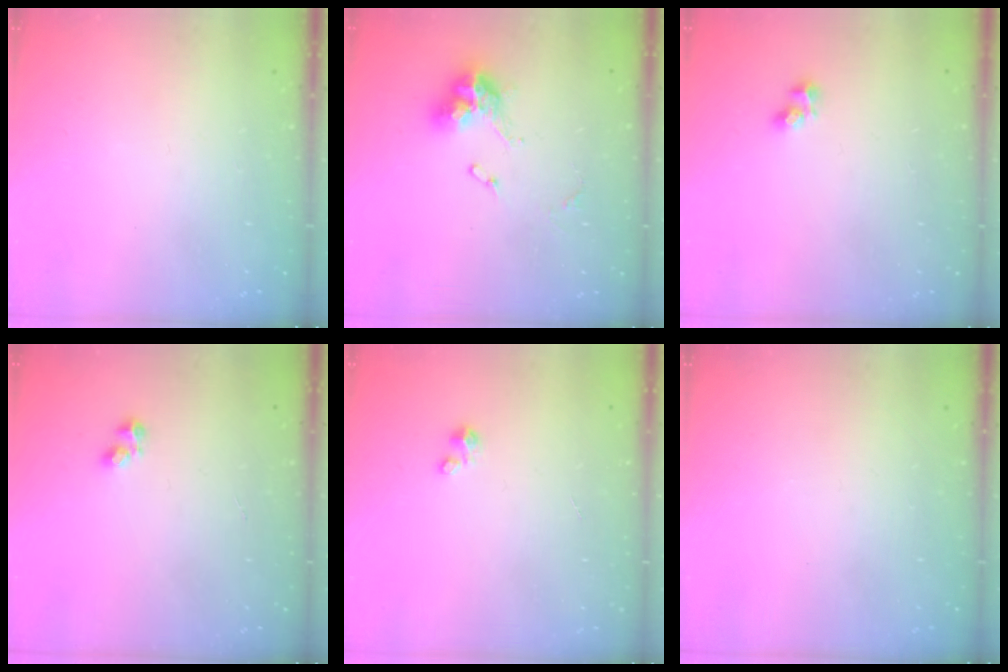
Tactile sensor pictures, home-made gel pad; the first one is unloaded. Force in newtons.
{"total": 11.5, "press": 11.4, "slide": 1.4}
{"total": 2.7, "press": 2.5, "slide": 1.0}
{"total": 2.2, "press": 2.1, "slide": 0.6}
{"total": 0.8, "press": 0.7, "slide": 0.3}
{"total": 0.0}